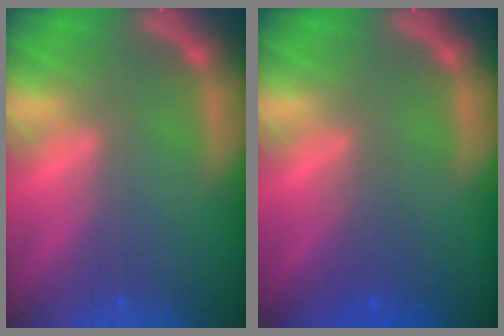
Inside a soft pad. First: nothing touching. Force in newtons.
{"total": 1.9}